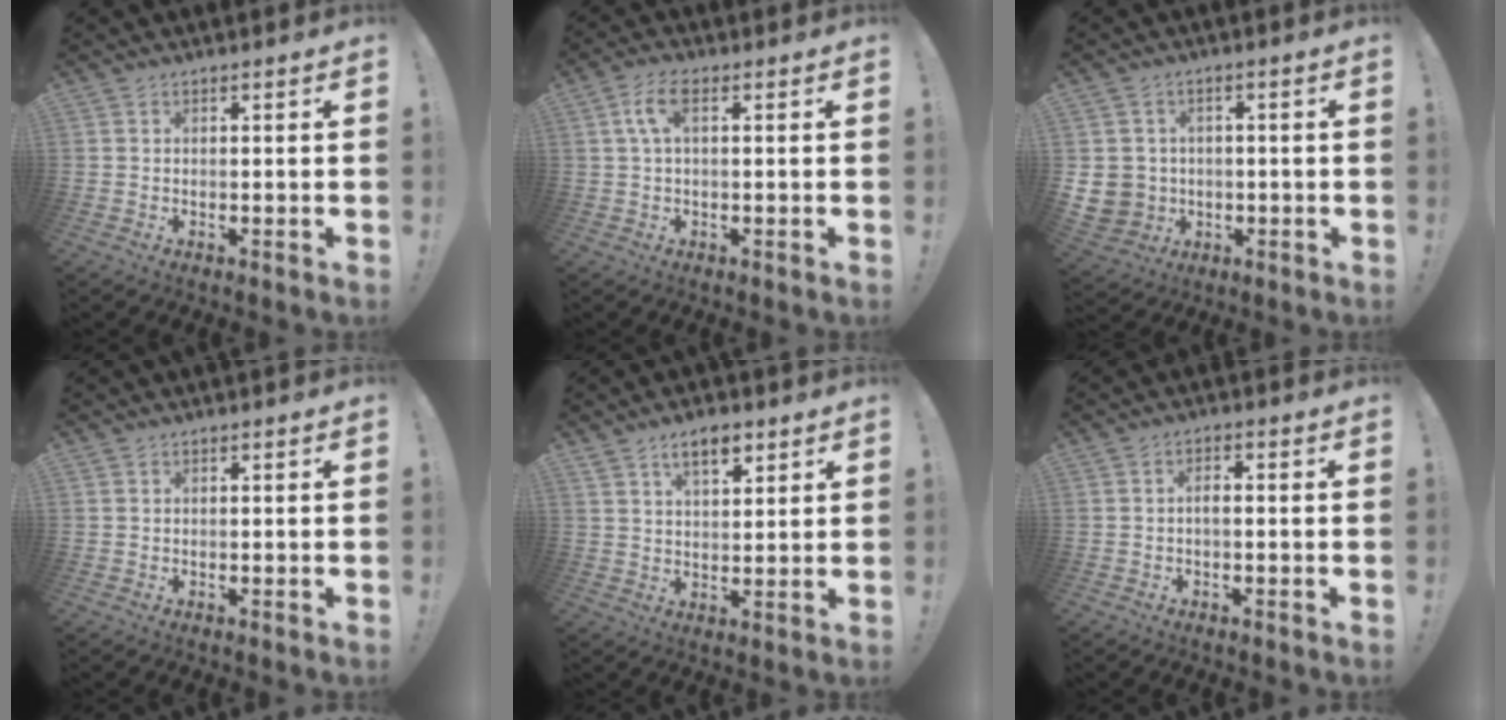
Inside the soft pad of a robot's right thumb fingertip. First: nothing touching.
{"total": 5.8, "force": [1.4, 2.4, 5.1], "torque": [-0.108, 0.007, 0.026]}
{"total": 6.5, "force": [-0.4, 6.2, 1.9], "torque": [-0.047, 0.003, -0.002]}
{"total": 0.0}
{"total": 7.6, "force": [4.9, 3.4, 4.8], "torque": [-0.071, -0.018, 0.086]}
{"total": 2.1, "force": [-0.6, 0.7, 1.9], "torque": [-0.043, 0.005, -0.015]}